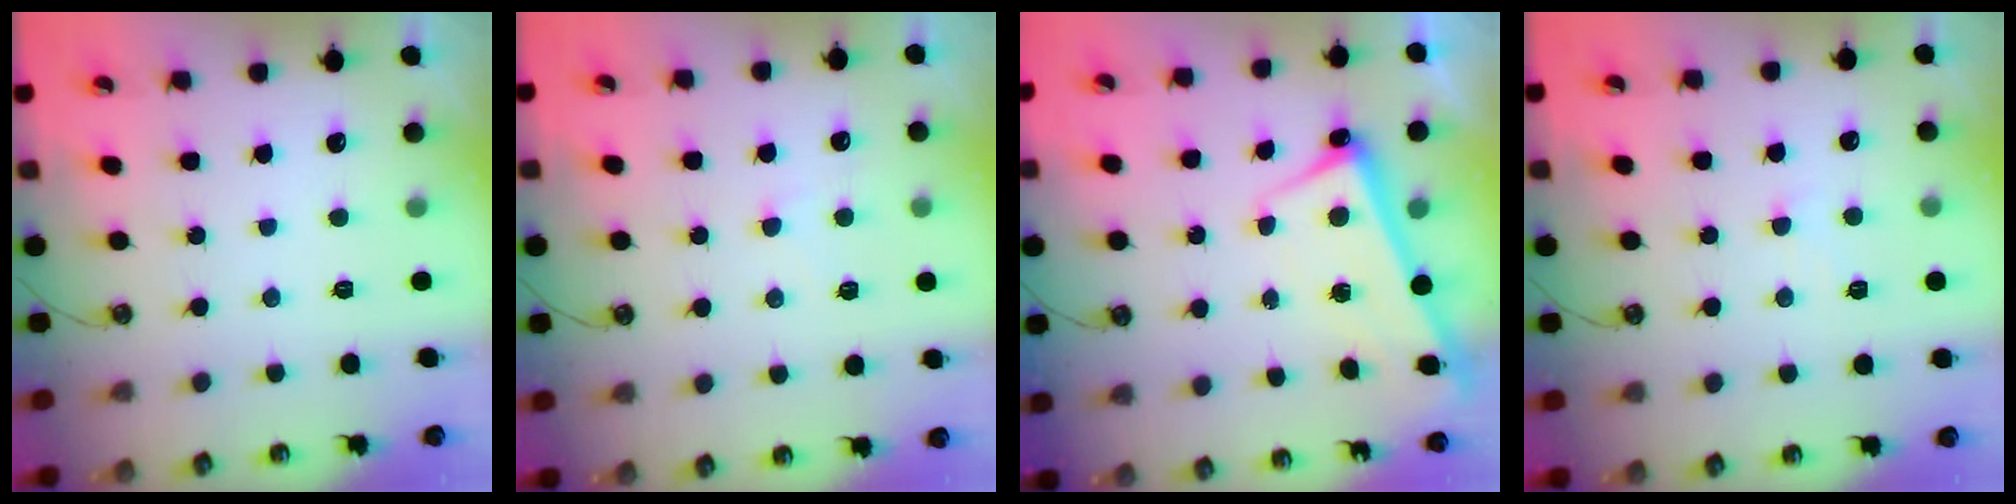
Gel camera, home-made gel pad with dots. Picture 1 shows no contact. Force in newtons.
{"total": 5.0, "press": 4.9, "slide": 0.5}
{"total": 2.5, "press": 2.5, "slide": 0.5}
{"total": 0.5, "press": 0.3, "slide": 0.4}